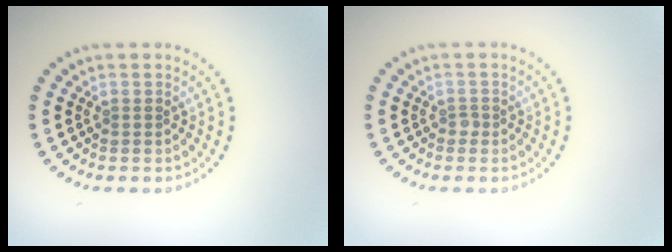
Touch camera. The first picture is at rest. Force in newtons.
{"total": 0.8, "press": 0.6, "slide": 0.5}